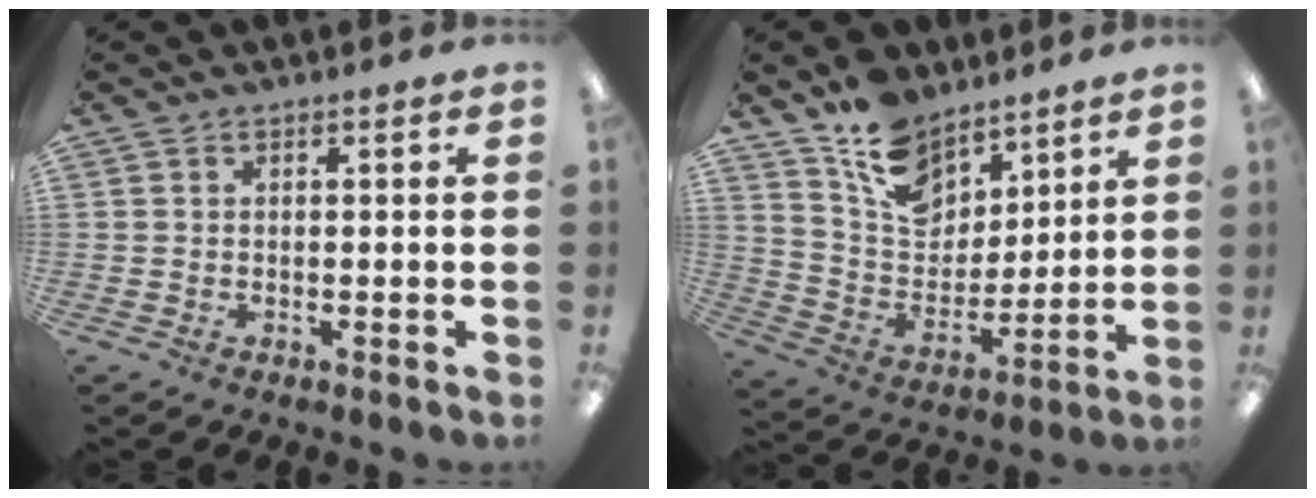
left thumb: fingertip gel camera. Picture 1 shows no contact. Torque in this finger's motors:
{"motor_torque": [2.15, 1.36, 1.46, -1.27, 0.09]}